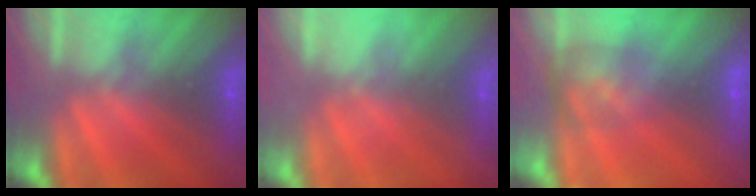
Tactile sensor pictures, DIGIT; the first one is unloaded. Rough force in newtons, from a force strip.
{"total": 2.3}
{"total": 5.9}